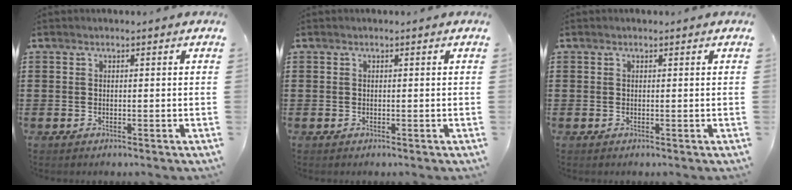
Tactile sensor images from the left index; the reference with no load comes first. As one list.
[{"total": 0.0}, {"total": 0.0}]